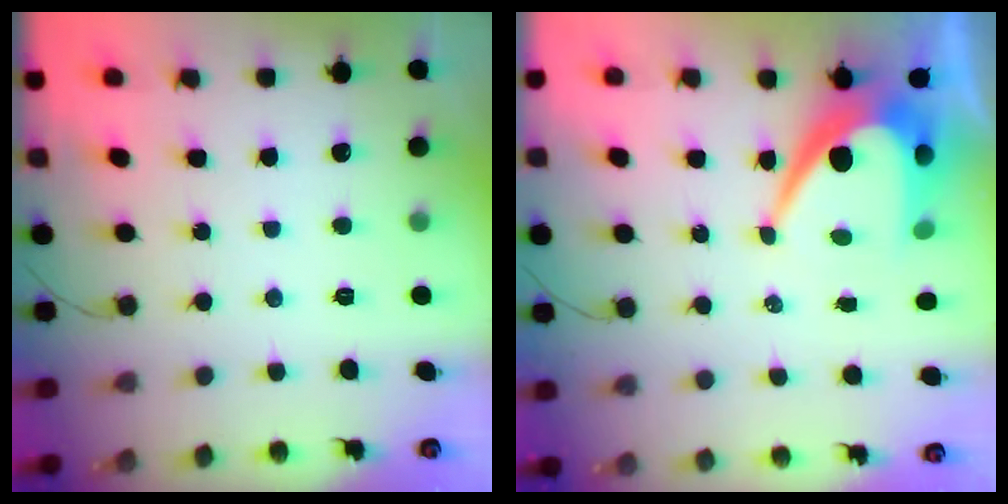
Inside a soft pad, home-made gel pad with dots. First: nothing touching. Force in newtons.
{"total": 11.0, "press": 11.0, "slide": 0.8}